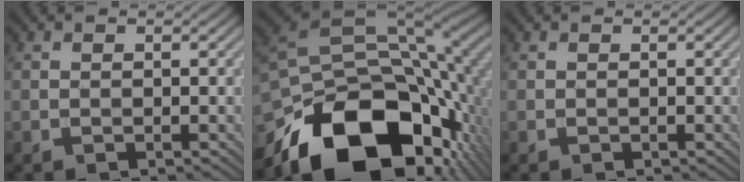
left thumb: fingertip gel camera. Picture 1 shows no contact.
{"total": 18.9, "force": [-9.1, 10.6, 12.8], "torque": [-0.236, -0.039, -0.145]}
{"total": 0.0}